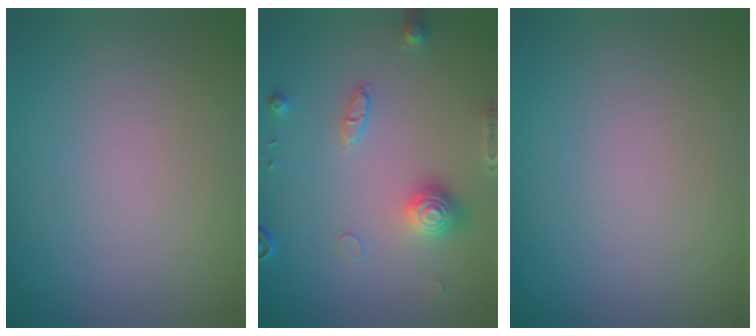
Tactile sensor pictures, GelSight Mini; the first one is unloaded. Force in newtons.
{"total": 3.1, "press": 3.0, "slide": 0.9}
{"total": 0.0}